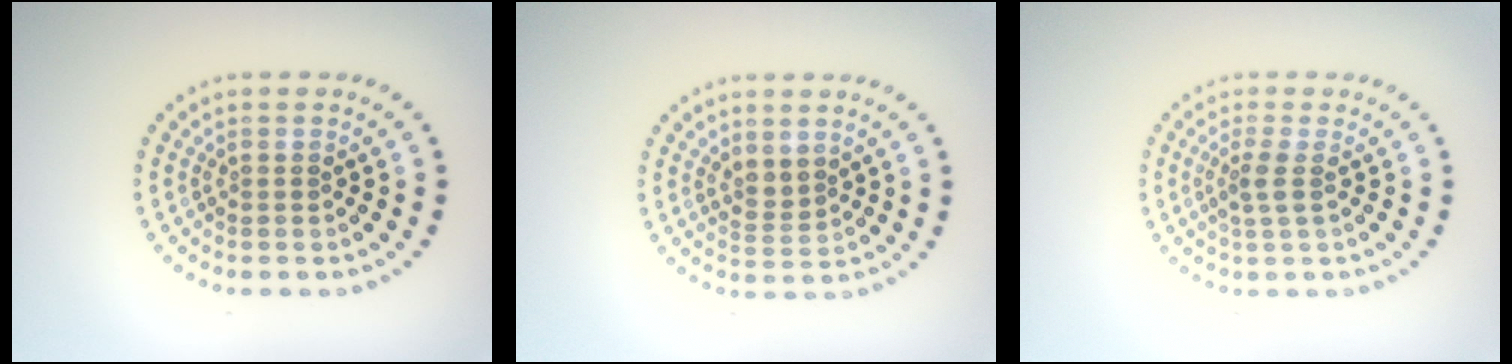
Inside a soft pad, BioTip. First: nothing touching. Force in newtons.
{"total": 1.7, "press": 1.4, "slide": 0.9}
{"total": 1.6, "press": 1.4, "slide": 0.8}